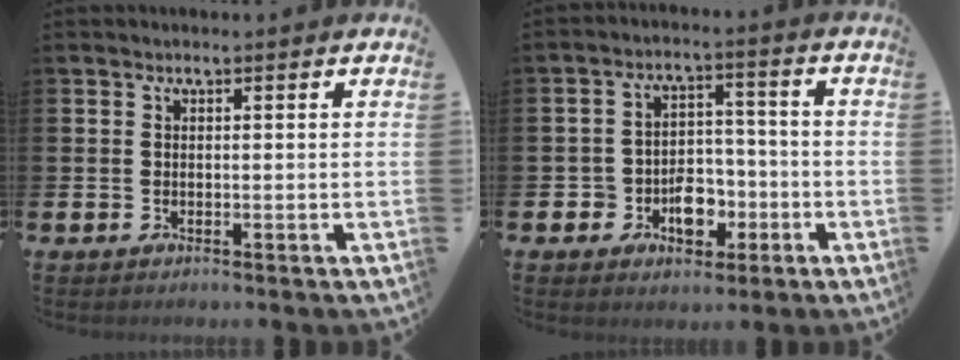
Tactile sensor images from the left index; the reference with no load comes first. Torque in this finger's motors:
{"motor_torque": [0.33, 0.18, 0.18, 0.11]}